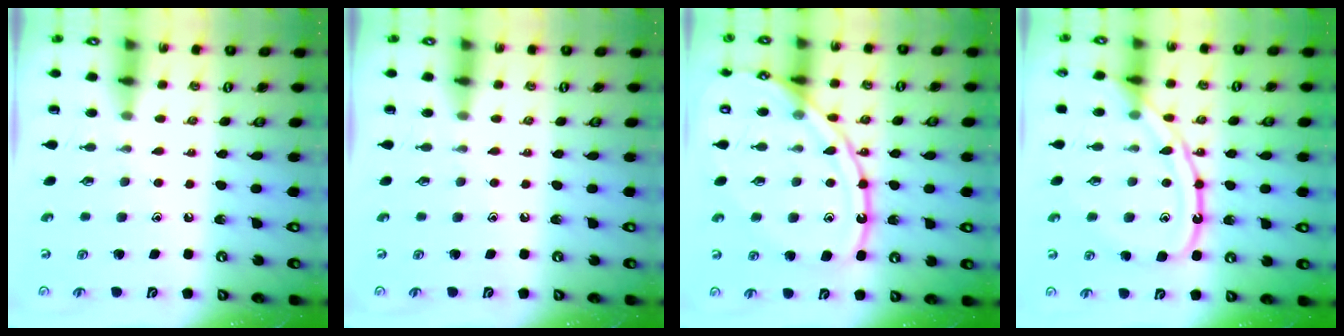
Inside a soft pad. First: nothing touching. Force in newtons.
{"total": 0.0}
{"total": 15.9, "press": 15.8, "slide": 1.5}
{"total": 15.0, "press": 15.0, "slide": 1.3}